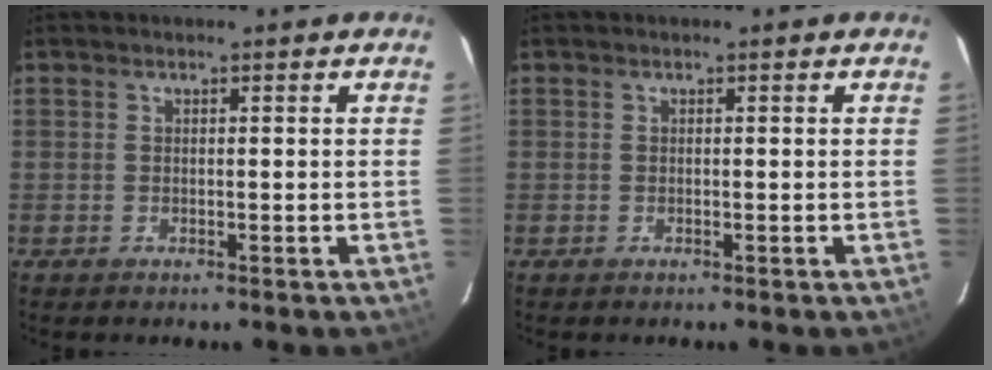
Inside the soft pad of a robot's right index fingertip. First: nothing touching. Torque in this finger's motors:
{"motor_torque": [0.00, 0.00, 0.02, 0.00]}